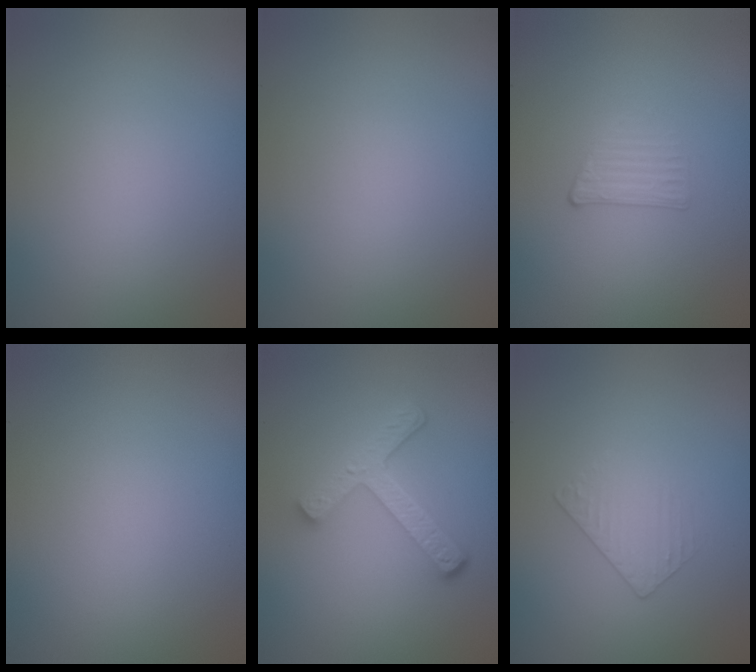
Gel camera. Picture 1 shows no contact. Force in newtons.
{"total": 0.0}
{"total": 1.2, "press": 0.6, "slide": 1.0}
{"total": 0.0}
{"total": 4.3, "press": 3.3, "slide": 2.8}
{"total": 1.3, "press": 0.6, "slide": 1.1}